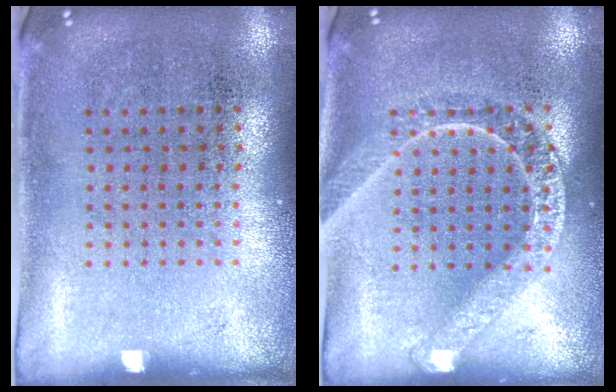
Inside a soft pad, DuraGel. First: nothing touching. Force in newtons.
{"total": 1.6, "press": 1.6, "slide": 0.2}